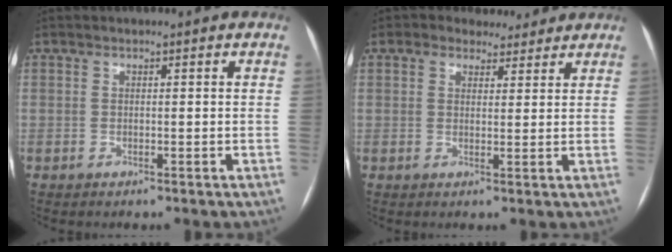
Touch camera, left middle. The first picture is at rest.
{"total": 4.5, "force": [3.6, 2.6, 0.6], "torque": [-0.004, 0.011, 0.047]}